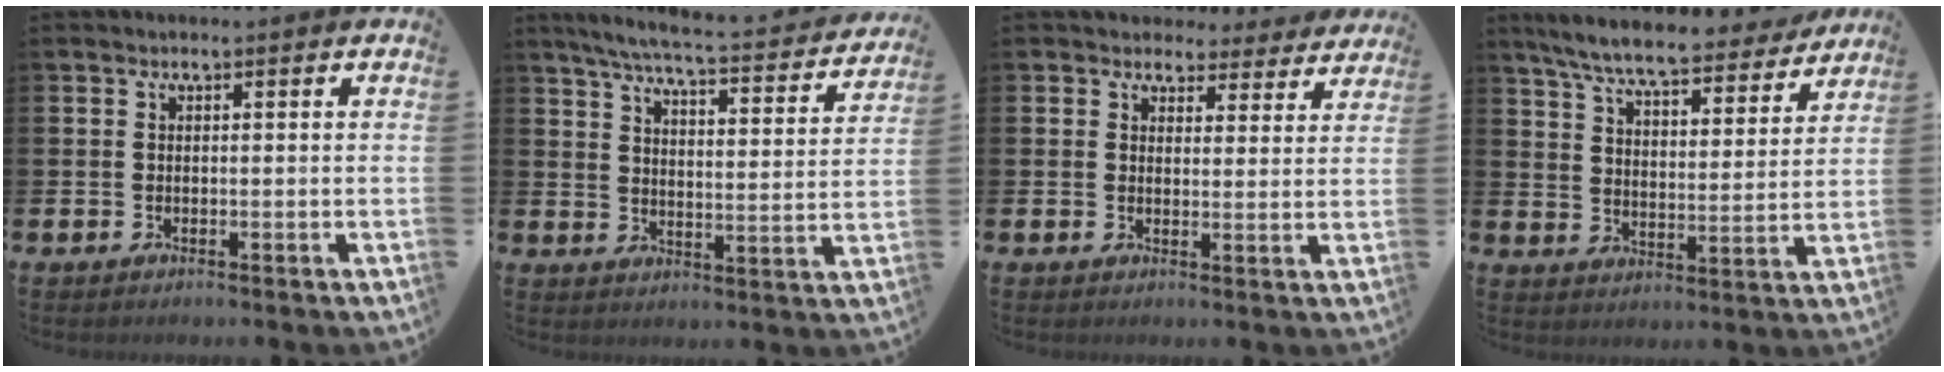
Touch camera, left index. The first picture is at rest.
{"total": 5.8, "force": [5.1, 0.3, 2.7], "torque": [-0.076, -0.038, 0.083]}
{"total": 3.7, "force": [3.3, 1.6, -0.1], "torque": [-0.005, -0.023, 0.057]}
{"total": 7.8, "force": [7.1, 0.9, 3.2], "torque": [-0.087, -0.045, 0.120]}